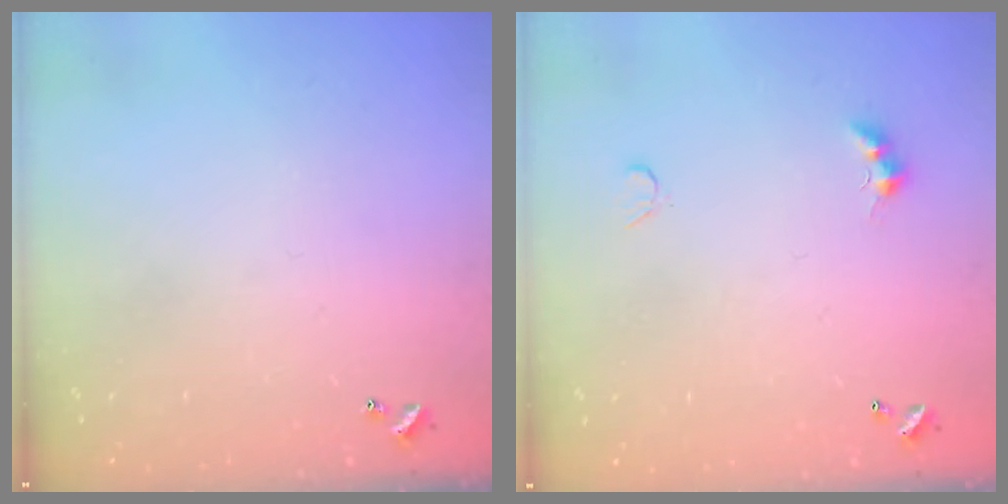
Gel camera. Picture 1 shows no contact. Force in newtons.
{"total": 3.2, "press": 3.1, "slide": 0.5}